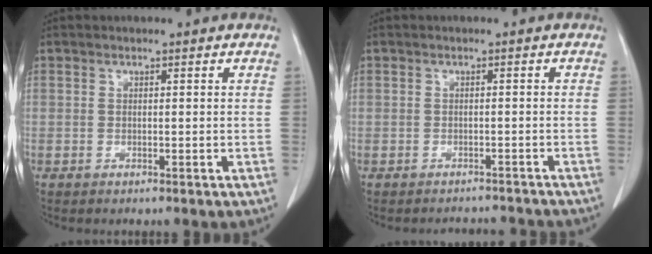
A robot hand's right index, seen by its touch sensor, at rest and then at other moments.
{"total": 3.6, "force": [-3.3, 1.4, -0.6], "torque": [0.009, 0.012, -0.044]}